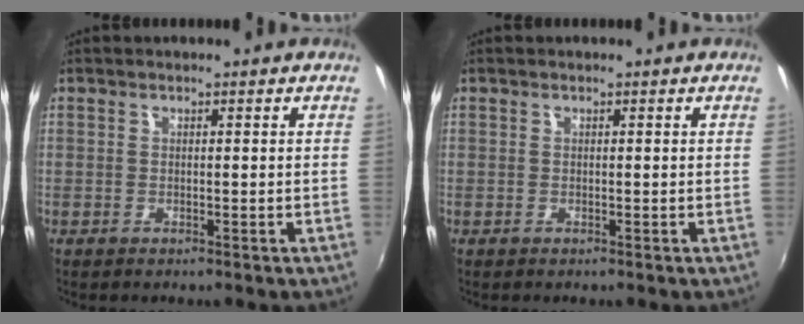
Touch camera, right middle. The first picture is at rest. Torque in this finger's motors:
{"motor_torque": [-0.07, 0.02, 0.00, 0.00]}